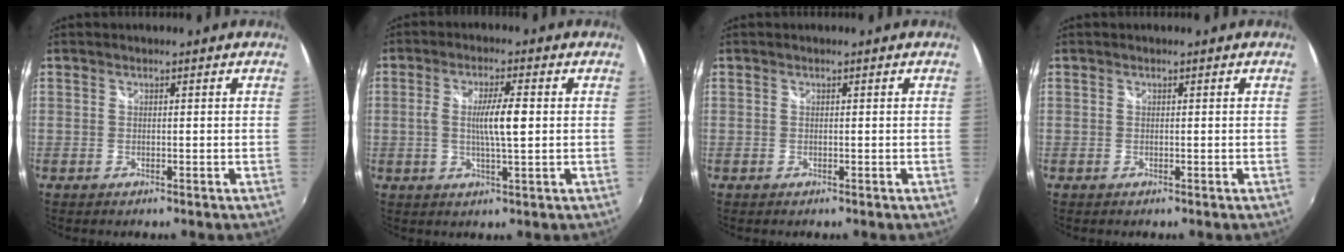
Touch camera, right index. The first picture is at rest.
{"total": 5.9, "force": [0.3, 0.4, 5.9], "torque": [-0.104, 0.001, 0.010]}
{"total": 0.0}
{"total": 0.0}